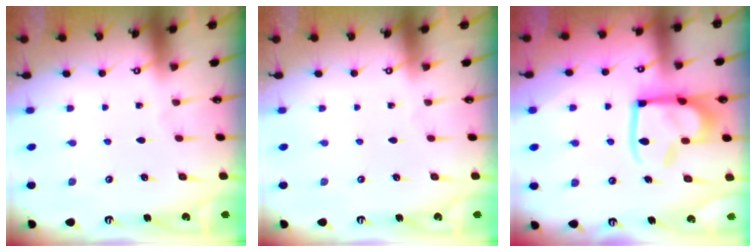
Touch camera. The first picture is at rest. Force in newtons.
{"total": 0.0}
{"total": 15.9, "press": 15.8, "slide": 1.7}